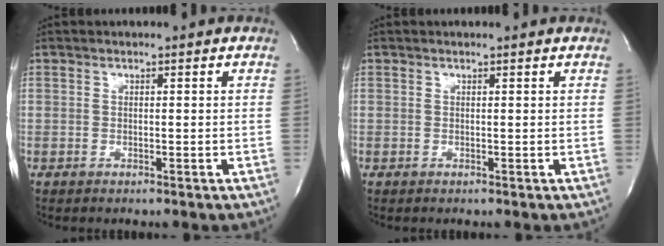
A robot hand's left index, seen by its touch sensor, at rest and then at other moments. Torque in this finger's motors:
{"motor_torque": [0.11, -0.07, -0.05, -0.01]}